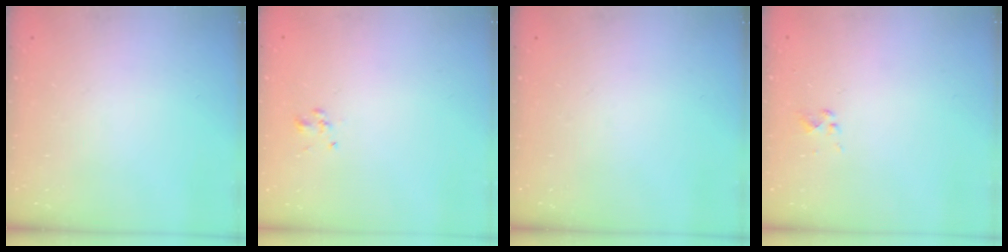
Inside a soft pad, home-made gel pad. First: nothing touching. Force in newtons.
{"total": 0.9, "press": 0.7, "slide": 0.6}
{"total": 0.0}
{"total": 0.9, "press": 0.8, "slide": 0.3}